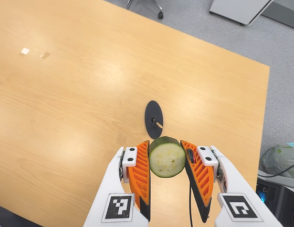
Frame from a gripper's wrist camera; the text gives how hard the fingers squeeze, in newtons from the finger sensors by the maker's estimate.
{"total": 12.2, "left": 11.4, "right": 13.0}